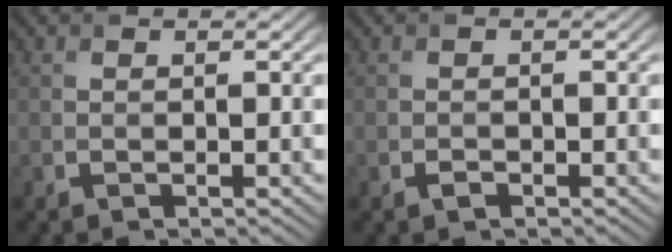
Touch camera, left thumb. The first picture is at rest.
{"total": 0.8, "force": [-0.5, 0.4, 0.4], "torque": [-0.007, -0.002, -0.009]}